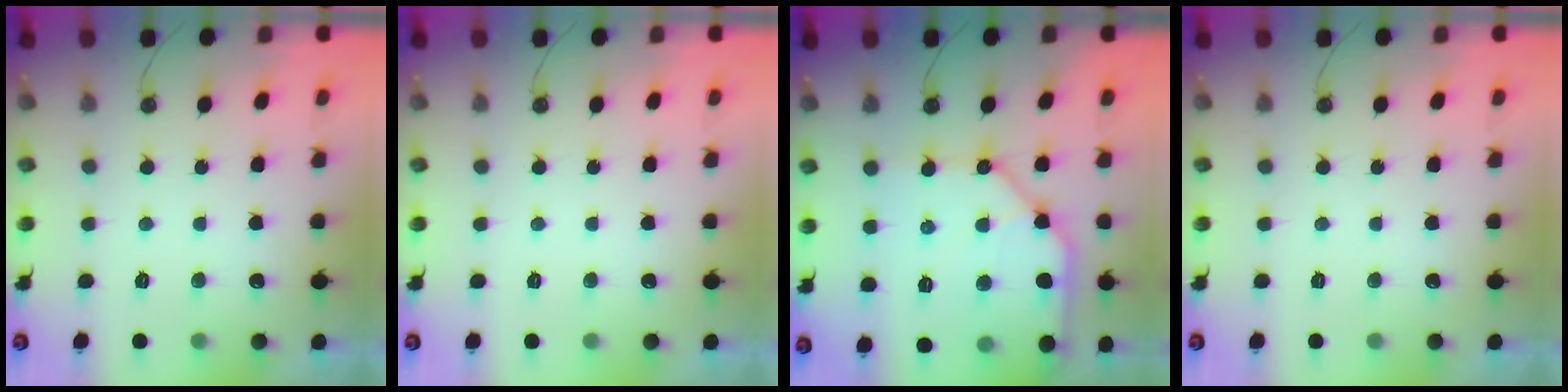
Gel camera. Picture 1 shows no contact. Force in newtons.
{"total": 0.0}
{"total": 11.1, "press": 11.0, "slide": 1.1}
{"total": 0.0}